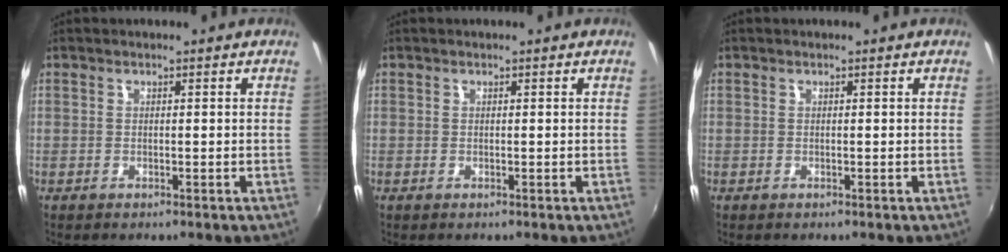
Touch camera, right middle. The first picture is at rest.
{"total": 0.0}
{"total": 0.0}